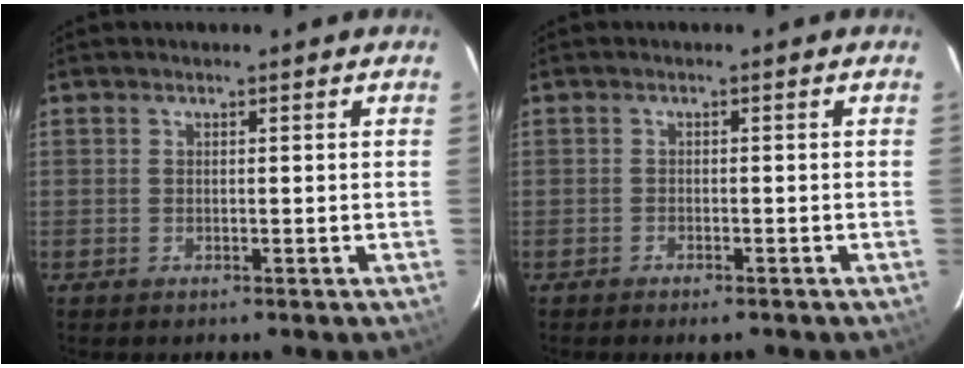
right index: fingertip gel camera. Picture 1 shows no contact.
{"total": 2.3, "force": [-1.9, 0.8, 1.0], "torque": [-0.027, -0.006, -0.032]}